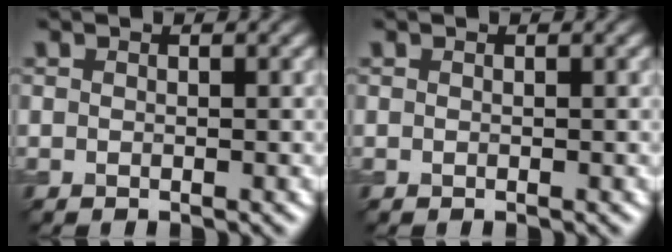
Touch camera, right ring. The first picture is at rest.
{"total": 0.0}